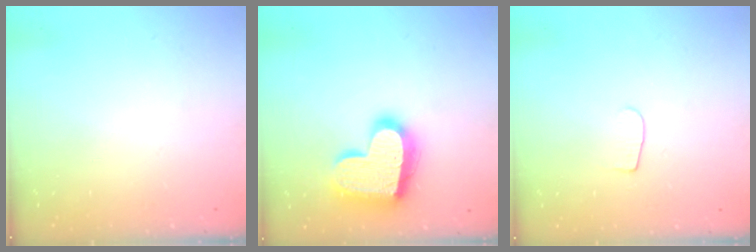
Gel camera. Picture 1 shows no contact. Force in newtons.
{"total": 19.1, "press": 19.0, "slide": 1.3}
{"total": 3.8, "press": 3.8, "slide": 0.5}